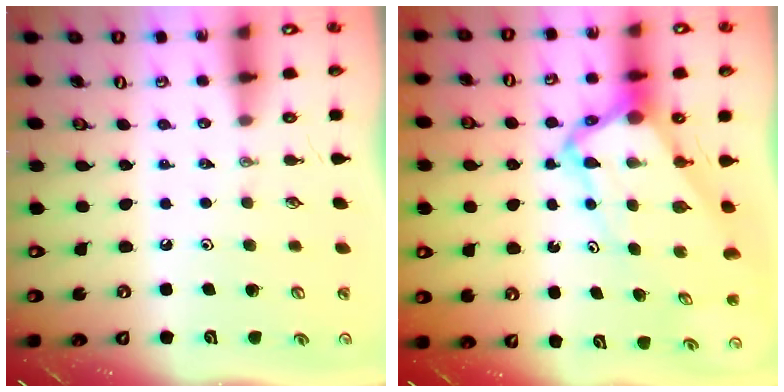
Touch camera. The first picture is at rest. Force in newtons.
{"total": 9.3, "press": 9.2, "slide": 1.0}